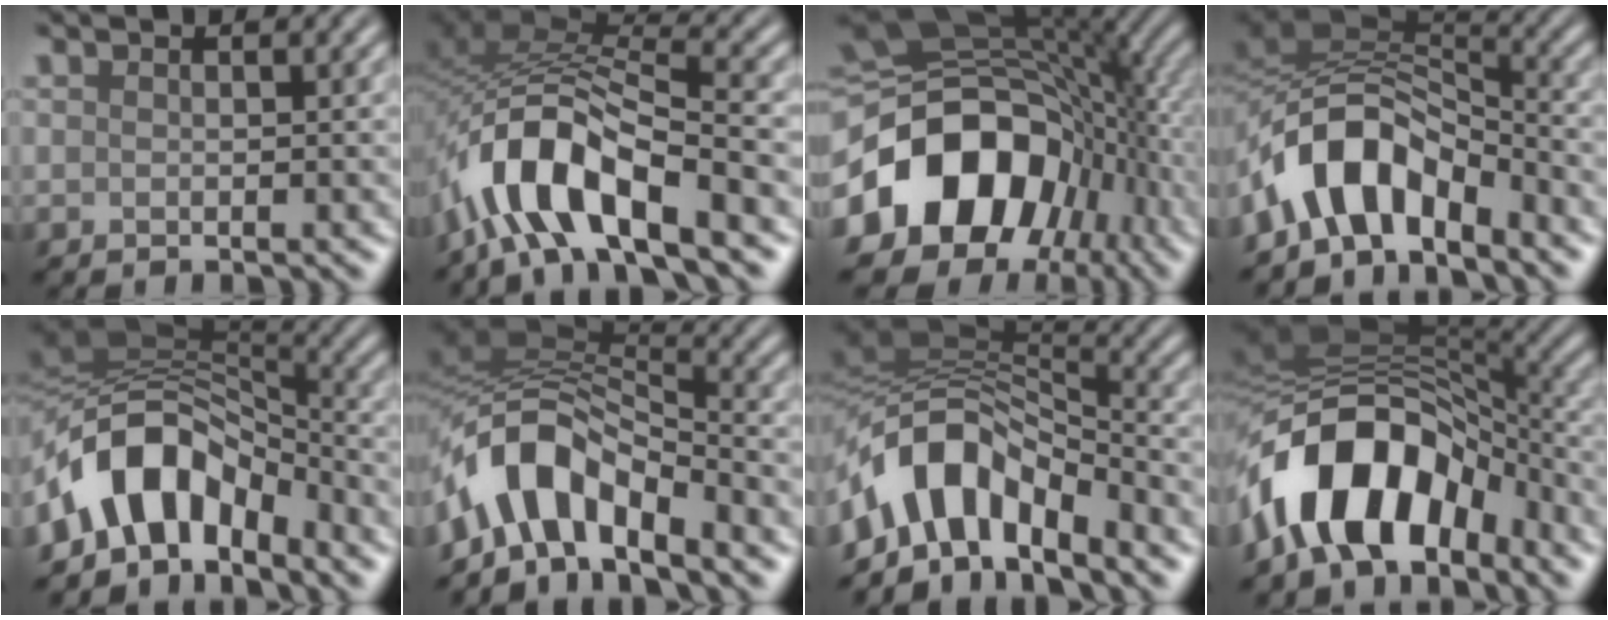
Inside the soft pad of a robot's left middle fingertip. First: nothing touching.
{"total": 9.5, "force": [-5.5, 3.5, 7.0], "torque": [-0.123, 0.013, -0.108]}
{"total": 14.3, "force": [-3.5, 10.5, 9.0], "torque": [-0.152, -0.003, -0.072]}
{"total": 7.3, "force": [-4.0, 3.6, 4.9], "torque": [-0.071, 0.015, -0.083]}
{"total": 8.9, "force": [-4.0, 5.3, 6.0], "torque": [-0.091, 0.016, -0.076]}
{"total": 7.5, "force": [-4.2, 3.4, 5.2], "torque": [-0.081, 0.015, -0.089]}
{"total": 8.0, "force": [-3.8, 4.3, 5.7], "torque": [-0.089, 0.011, -0.076]}
{"total": 11.2, "force": [-4.9, 6.4, 7.7], "torque": [-0.130, 0.010, -0.088]}